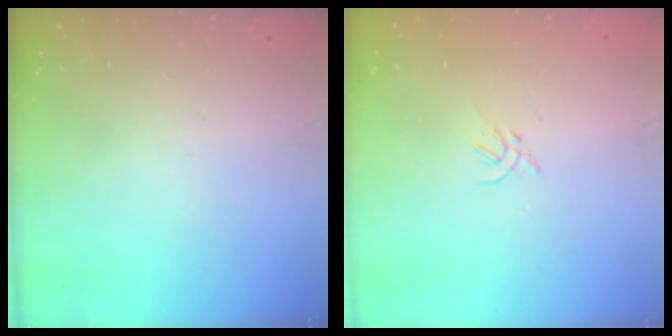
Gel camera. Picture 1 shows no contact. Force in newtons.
{"total": 1.4, "press": 1.3, "slide": 0.5}